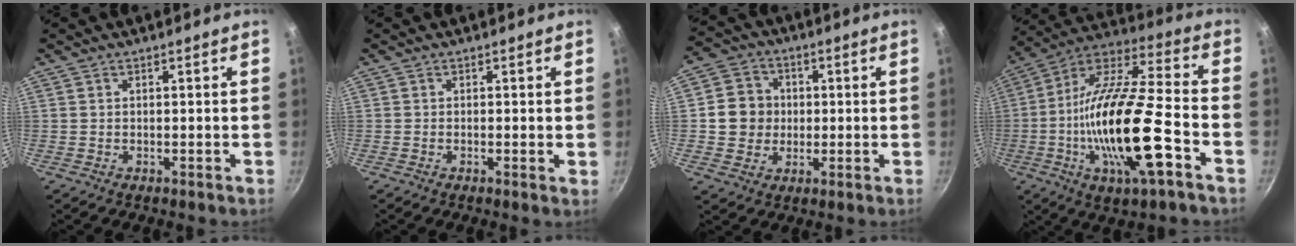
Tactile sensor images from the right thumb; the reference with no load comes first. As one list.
[{"total": 0.7, "force": [0.0, 0.1, 0.7], "torque": [-0.009, -0.004, -0.003]}, {"total": 8.6, "force": [0.5, 8.0, 3.1], "torque": [-0.019, 0.011, 0.001]}, {"total": 23.8, "force": [-6.8, 6.9, 21.8], "torque": [-0.396, 0.022, -0.133]}]